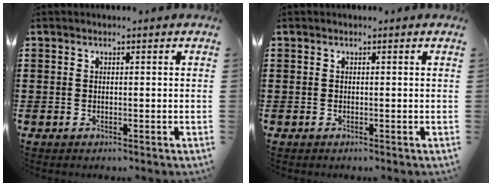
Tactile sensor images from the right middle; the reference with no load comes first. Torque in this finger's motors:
{"motor_torque": [-0.78, -0.80, -0.04, -0.01]}